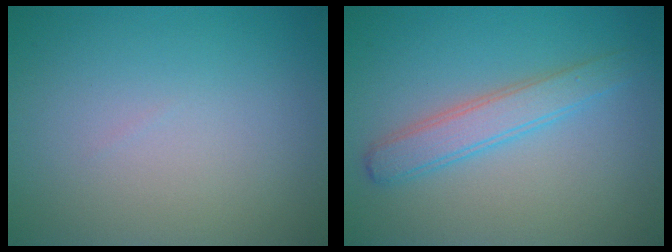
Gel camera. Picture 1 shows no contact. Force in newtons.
{"total": 3.1, "press": 3.1, "slide": 0.1}